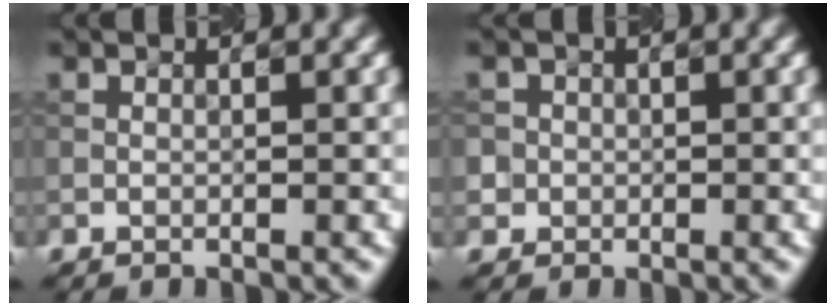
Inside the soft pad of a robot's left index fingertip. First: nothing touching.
{"total": 2.6, "force": [0.1, 2.5, 0.5], "torque": [0.000, 0.016, -0.003]}